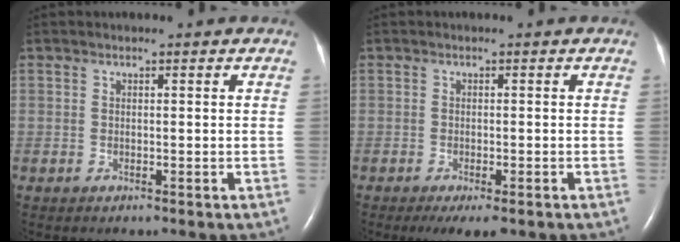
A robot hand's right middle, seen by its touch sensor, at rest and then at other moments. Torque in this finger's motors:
{"motor_torque": [0.57, -0.52, 0.04, 0.02]}